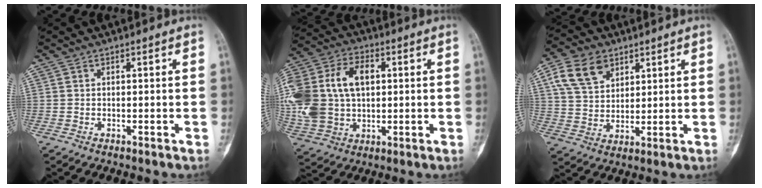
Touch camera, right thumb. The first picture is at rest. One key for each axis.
{"total": 25.5, "fx": 3.2, "fy": 17.8, "fz": 18.0, "tx": -0.417, "ty": 0.034, "tz": 0.071}
{"total": 10.3, "fx": 5.0, "fy": 7.1, "fz": 5.6, "tx": -0.087, "ty": -0.010, "tz": 0.100}